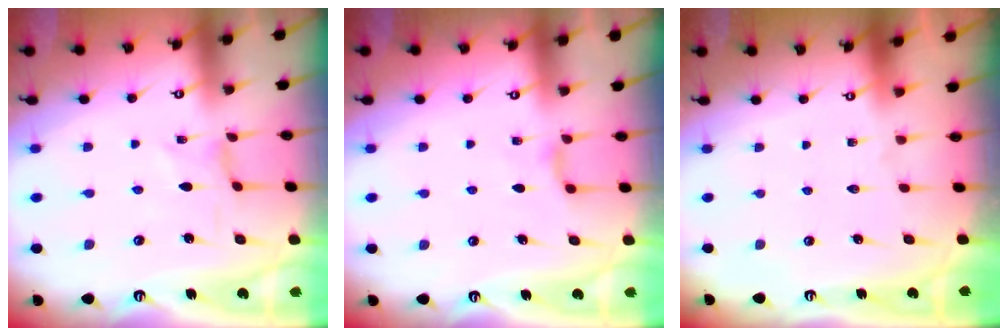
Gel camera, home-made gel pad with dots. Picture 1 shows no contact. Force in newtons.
{"total": 3.1, "press": 3.0, "slide": 0.4}
{"total": 0.0}